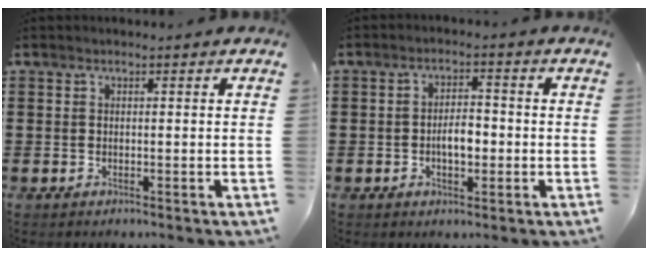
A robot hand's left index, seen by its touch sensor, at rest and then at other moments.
{"total": 3.8, "force": [-0.6, 1.6, 3.3], "torque": [-0.054, 0.004, -0.015]}